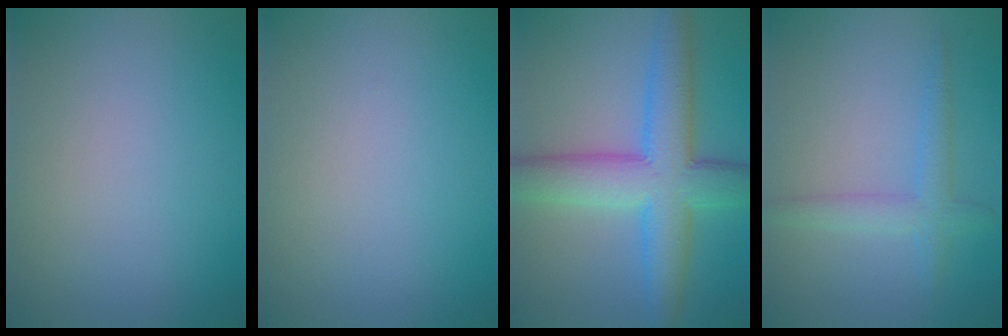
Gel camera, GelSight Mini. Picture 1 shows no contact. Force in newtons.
{"total": 0.0}
{"total": 8.4, "press": 8.4, "slide": 0.3}
{"total": 2.0, "press": 2.0, "slide": 0.1}